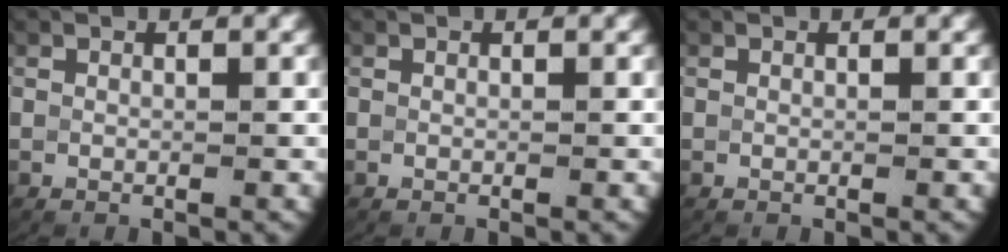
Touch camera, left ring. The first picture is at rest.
{"total": 0.0}
{"total": 0.0}